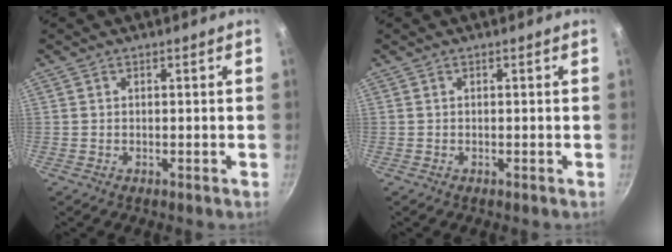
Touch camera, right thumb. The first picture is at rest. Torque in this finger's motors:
{"motor_torque": [0.00, 0.00, 0.00, 0.00, 0.03]}